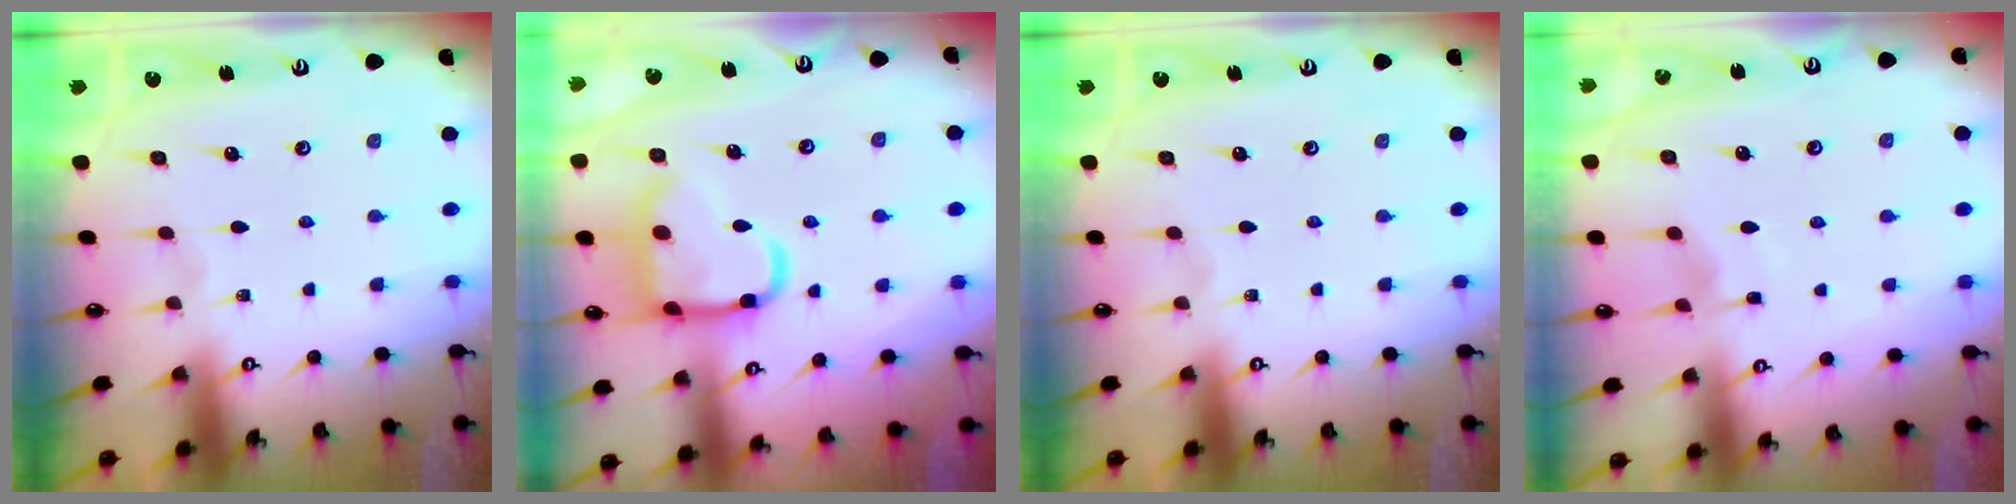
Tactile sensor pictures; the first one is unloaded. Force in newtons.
{"total": 17.4, "press": 17.3, "slide": 1.6}
{"total": 0.0}
{"total": 3.5, "press": 3.5, "slide": 0.5}